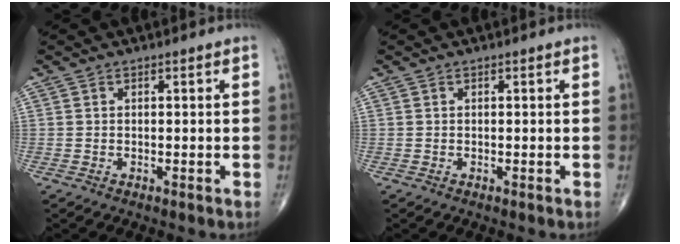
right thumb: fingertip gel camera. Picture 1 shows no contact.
{"total": 0.0}